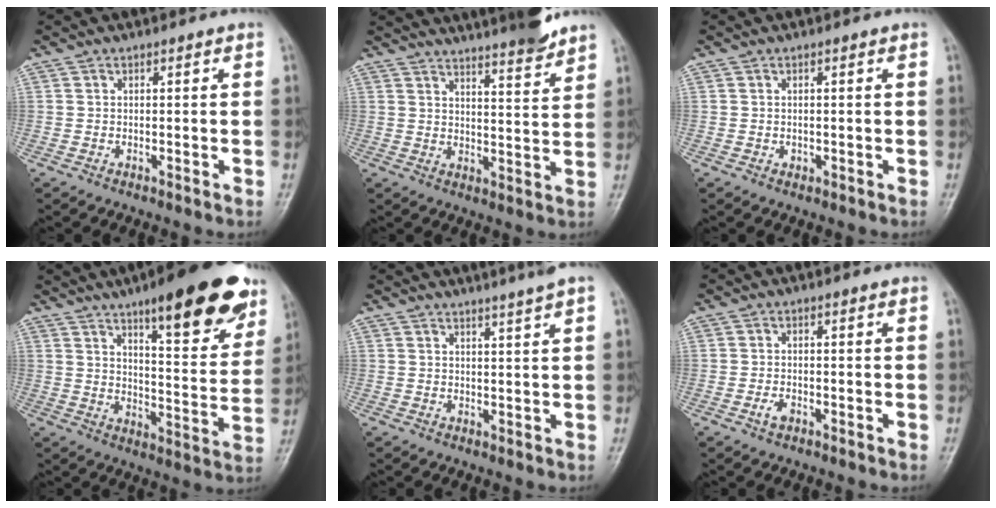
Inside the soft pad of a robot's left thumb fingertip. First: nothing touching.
{"total": 14.3, "force": [12.5, 2.0, 6.7], "torque": [-0.081, -0.059, 0.171]}
{"total": 0.6, "force": [-0.2, 0.5, 0.2], "torque": [0.003, 0.001, -0.001]}
{"total": 21.3, "force": [13.3, 6.0, 15.6], "torque": [-0.172, -0.056, 0.190]}
{"total": 5.8, "force": [4.6, -0.5, 3.5], "torque": [-0.050, -0.004, 0.061]}
{"total": 1.6, "force": [-1.0, 0.8, 0.9], "torque": [-0.017, 0.004, -0.016]}